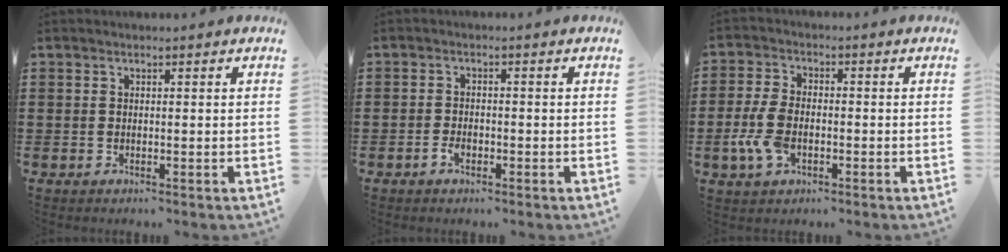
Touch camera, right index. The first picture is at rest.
{"total": 1.8, "force": [-1.0, 1.0, 1.2], "torque": [-0.023, 0.001, -0.020]}
{"total": 6.2, "force": [-1.8, 3.6, 4.7], "torque": [-0.116, -0.001, -0.038]}